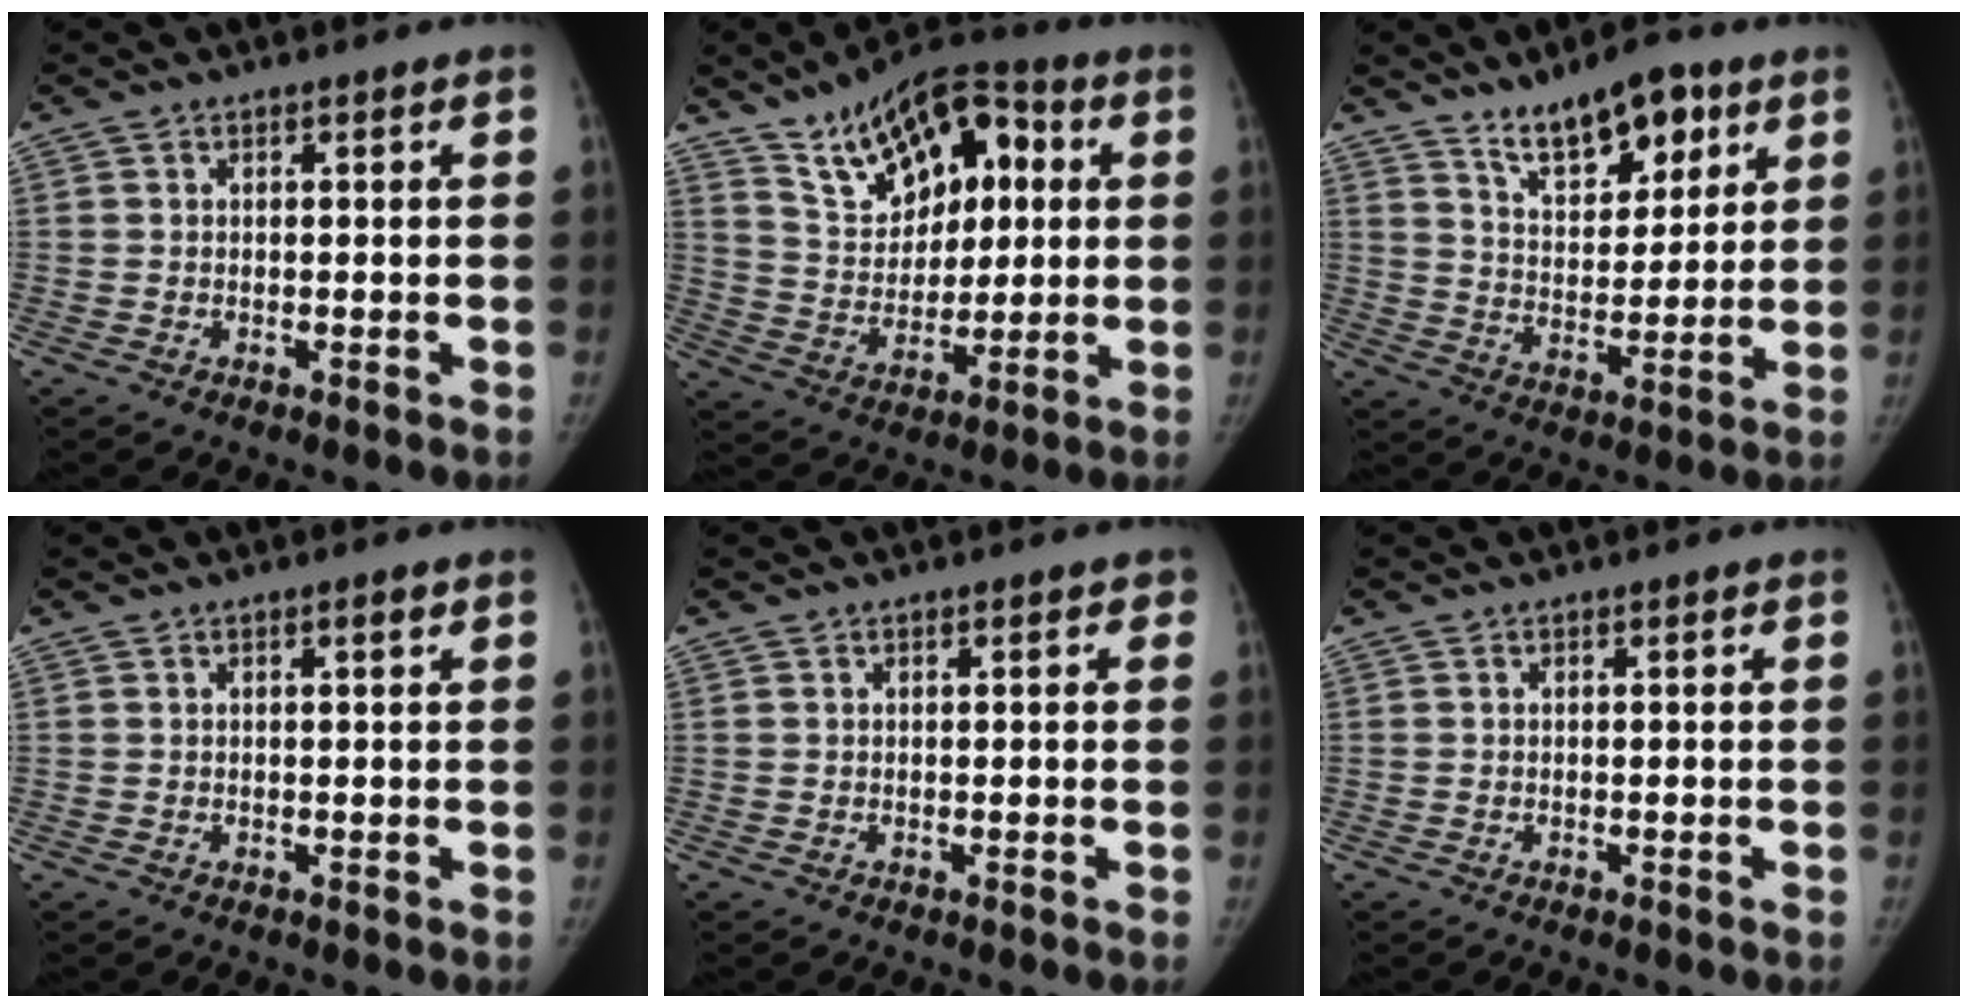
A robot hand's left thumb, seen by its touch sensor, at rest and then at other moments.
{"total": 18.2, "force": [7.3, 10.4, 13.0], "torque": [-0.152, -0.003, 0.127]}
{"total": 12.6, "force": [8.1, 5.7, 7.8], "torque": [-0.087, -0.046, 0.137]}
{"total": 0.9, "force": [0.5, 0.2, 0.8], "torque": [-0.009, 0.000, 0.006]}
{"total": 0.7, "force": [0.4, 0.5, 0.3], "torque": [0.011, 0.001, -0.001]}
{"total": 0.0}